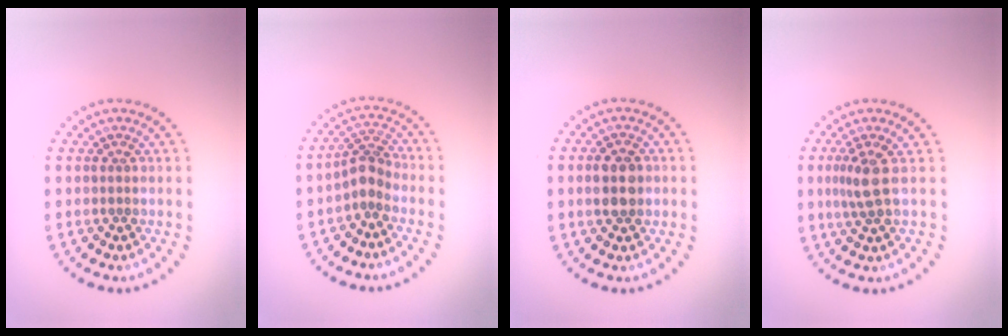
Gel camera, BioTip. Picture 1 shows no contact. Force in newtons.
{"total": 2.4, "press": 1.9, "slide": 1.5}
{"total": 3.2, "press": 3.2, "slide": 0.0}
{"total": 2.2, "press": 1.7, "slide": 1.4}